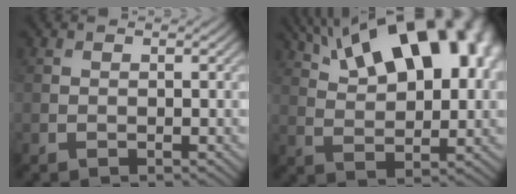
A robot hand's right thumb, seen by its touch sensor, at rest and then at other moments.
{"total": 17.2, "force": [8.8, 7.7, 12.6], "torque": [-0.221, 0.035, 0.129]}